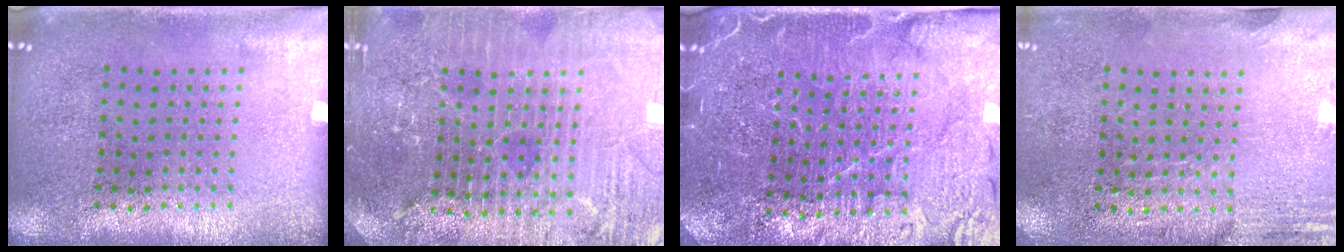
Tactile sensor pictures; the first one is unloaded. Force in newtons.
{"total": 4.3, "press": 4.1, "slide": 1.4}
{"total": 4.6, "press": 4.4, "slide": 1.5}
{"total": 2.8, "press": 2.5, "slide": 1.4}